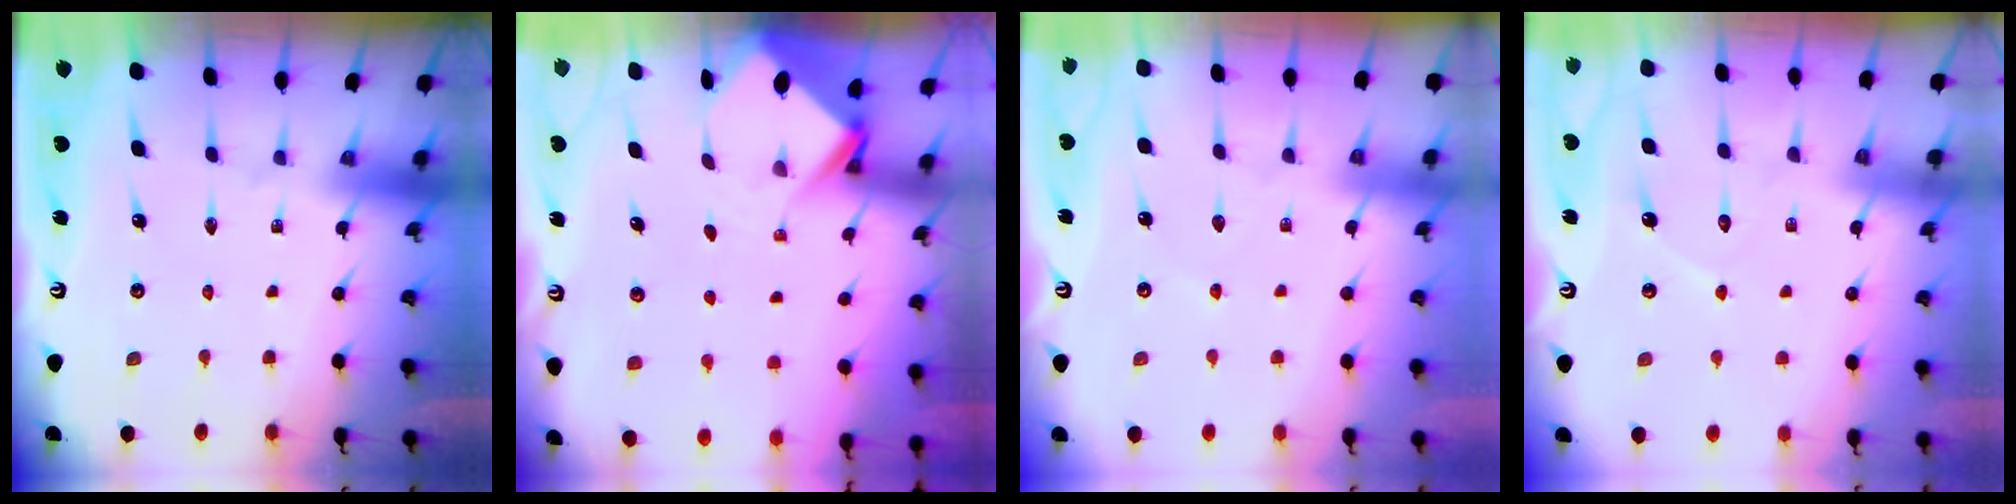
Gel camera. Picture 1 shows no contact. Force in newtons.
{"total": 4.0, "press": 3.9, "slide": 0.2}
{"total": 2.4, "press": 2.4, "slide": 0.5}
{"total": 6.1, "press": 6.1, "slide": 0.5}